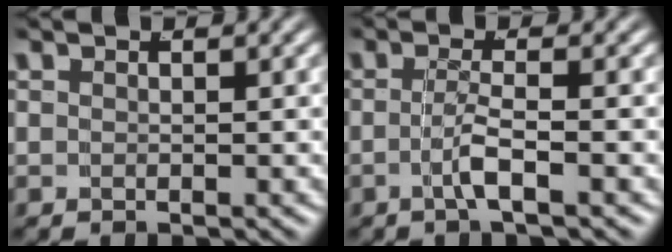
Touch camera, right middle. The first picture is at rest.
{"total": 2.2, "force": [-1.2, -0.6, 1.7], "torque": [-0.034, -0.005, -0.019]}